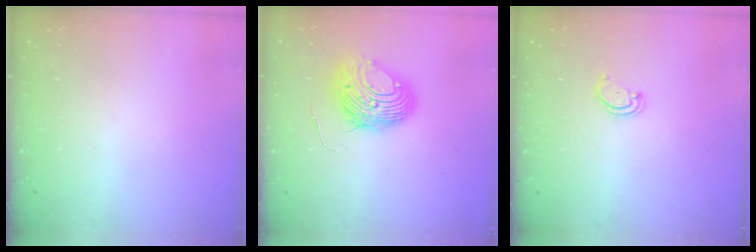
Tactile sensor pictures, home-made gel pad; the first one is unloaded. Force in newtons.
{"total": 10.3, "press": 10.3, "slide": 1.0}
{"total": 2.2, "press": 2.2, "slide": 0.2}